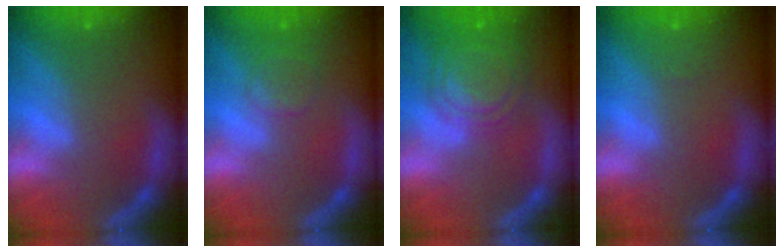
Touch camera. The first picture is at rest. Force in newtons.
{"total": 2.9}
{"total": 8.0}
{"total": 1.0}